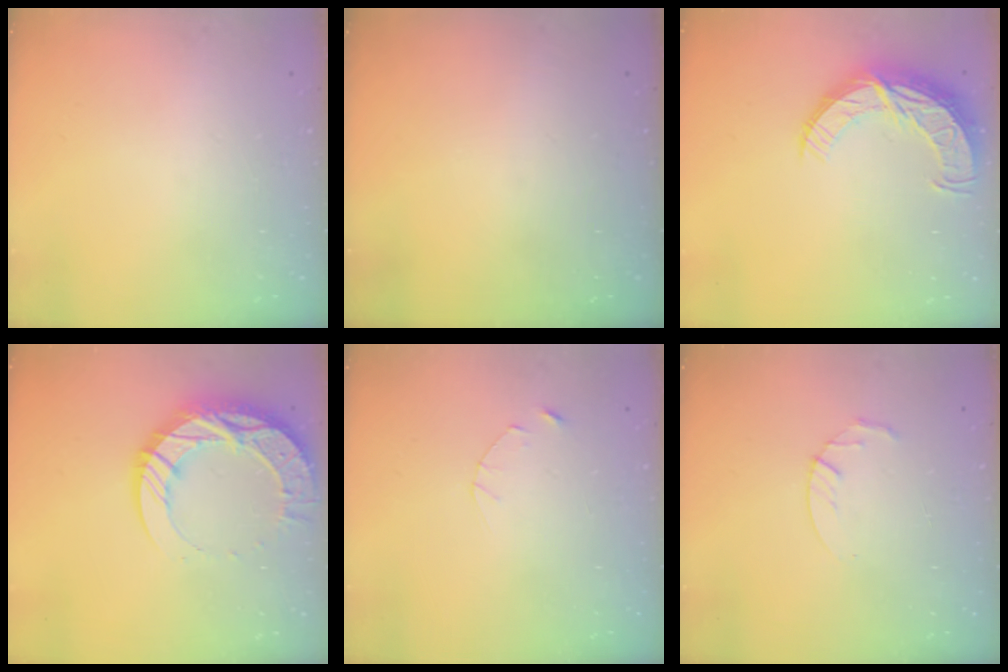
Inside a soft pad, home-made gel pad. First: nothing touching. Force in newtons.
{"total": 0.0}
{"total": 12.4, "press": 12.4, "slide": 1.0}
{"total": 21.4, "press": 21.3, "slide": 1.8}
{"total": 2.5, "press": 2.4, "slide": 0.3}
{"total": 3.0, "press": 2.9, "slide": 0.5}